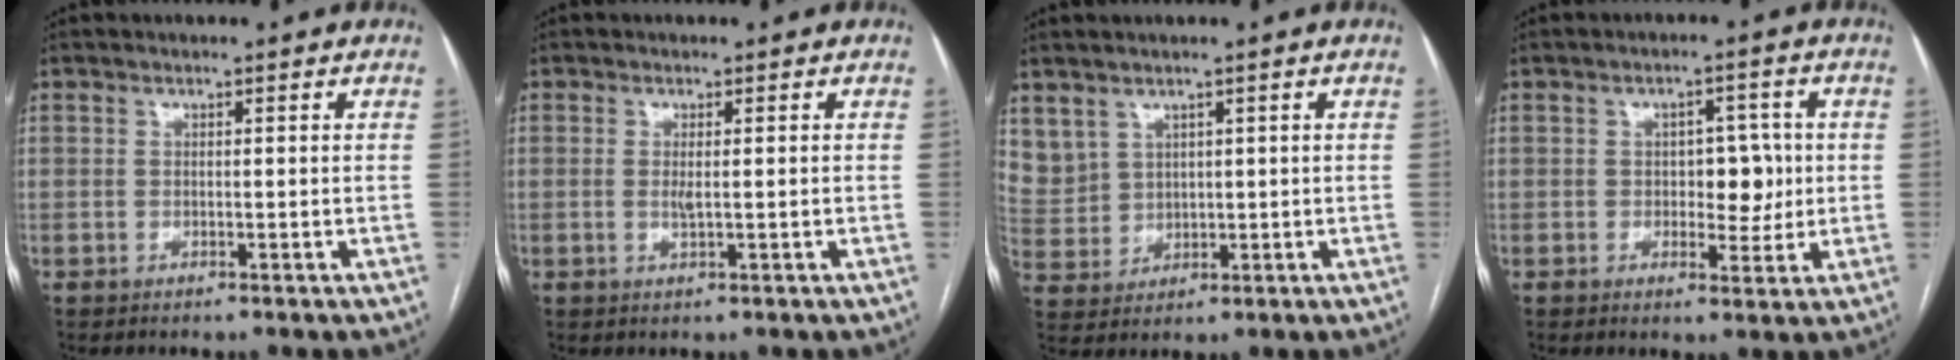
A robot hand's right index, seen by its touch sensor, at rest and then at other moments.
{"total": 1.7, "force": [-0.1, 0.3, 1.7], "torque": [-0.036, -0.004, 0.001]}
{"total": 6.6, "force": [3.9, 5.3, 1.0], "torque": [-0.033, 0.013, 0.098]}
{"total": 5.3, "force": [0.0, 2.8, 4.5], "torque": [-0.053, 0.008, 0.005]}